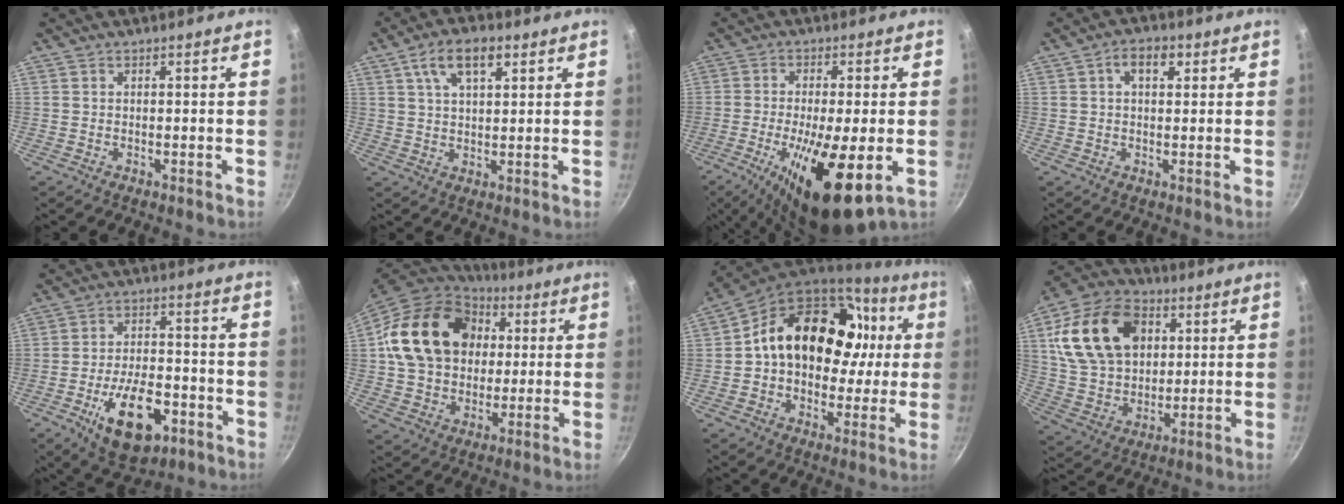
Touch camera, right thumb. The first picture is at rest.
{"total": 8.2, "force": [3.8, 3.9, 6.1], "torque": [-0.094, -0.001, 0.066]}
{"total": 16.2, "force": [-4.6, 4.8, 14.8], "torque": [-0.254, -0.006, -0.071]}
{"total": 4.6, "force": [1.6, 2.8, 3.3], "torque": [-0.039, 0.005, 0.020]}
{"total": 14.9, "force": [-6.2, 7.7, 11.2], "torque": [-0.164, 0.025, -0.093]}
{"total": 22.0, "force": [4.1, 17.2, 13.2], "torque": [-0.208, 0.023, 0.069]}
{"total": 23.4, "force": [3.6, 17.0, 15.6], "torque": [-0.217, 0.041, 0.057]}
{"total": 21.2, "force": [6.1, 15.0, 13.7], "torque": [-0.227, 0.000, 0.108]}